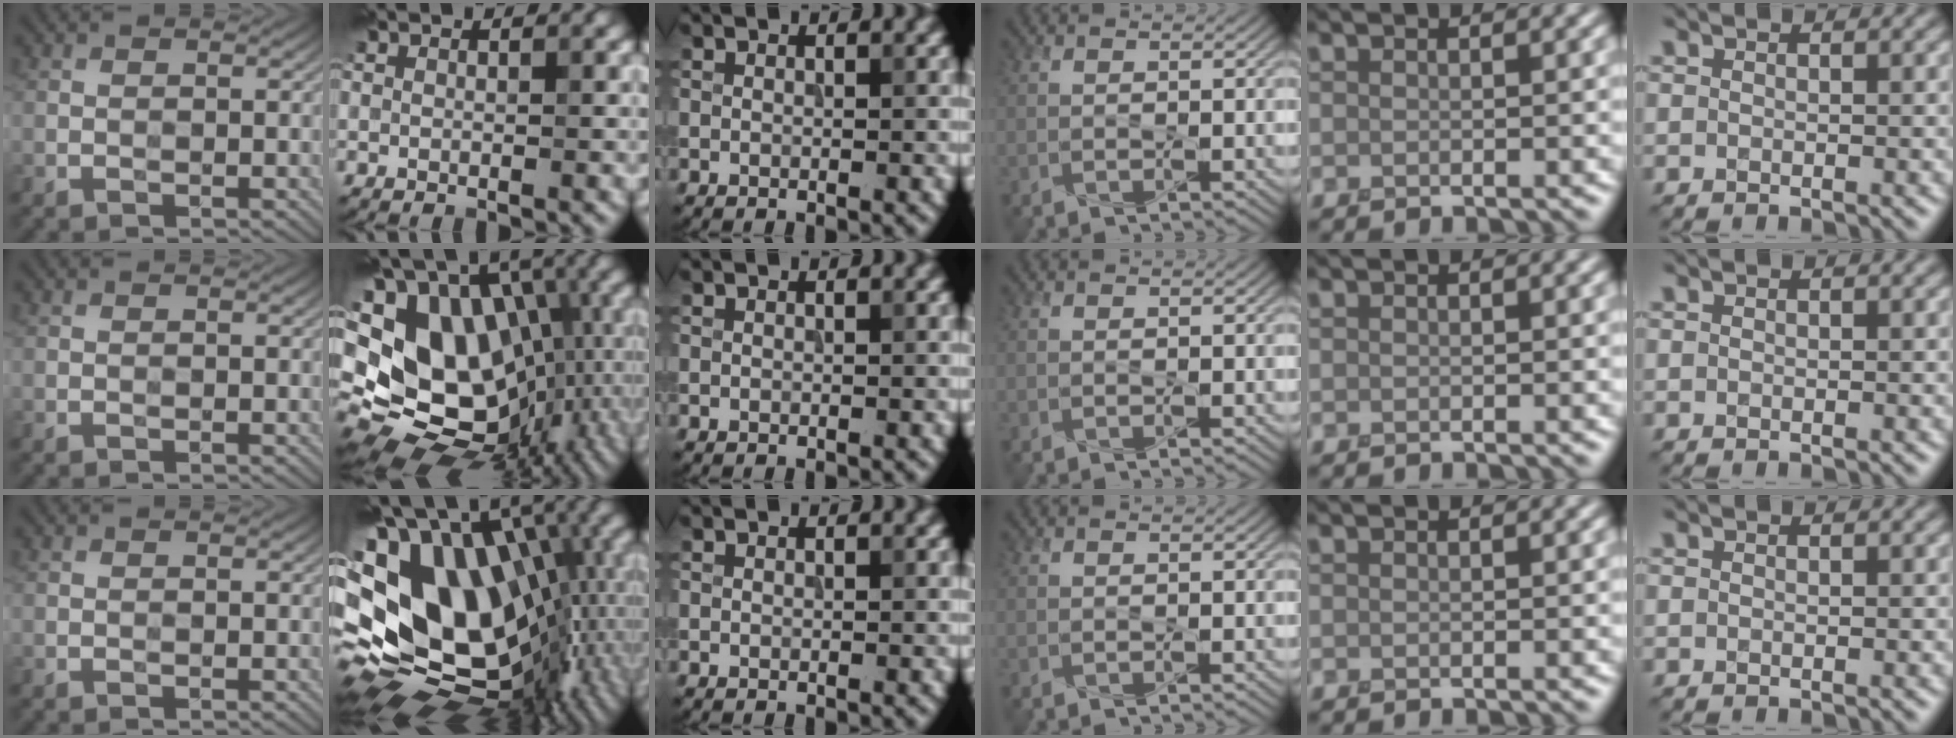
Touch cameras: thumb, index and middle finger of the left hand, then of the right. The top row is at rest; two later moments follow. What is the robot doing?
{"motion": "press", "object": "joystick"}